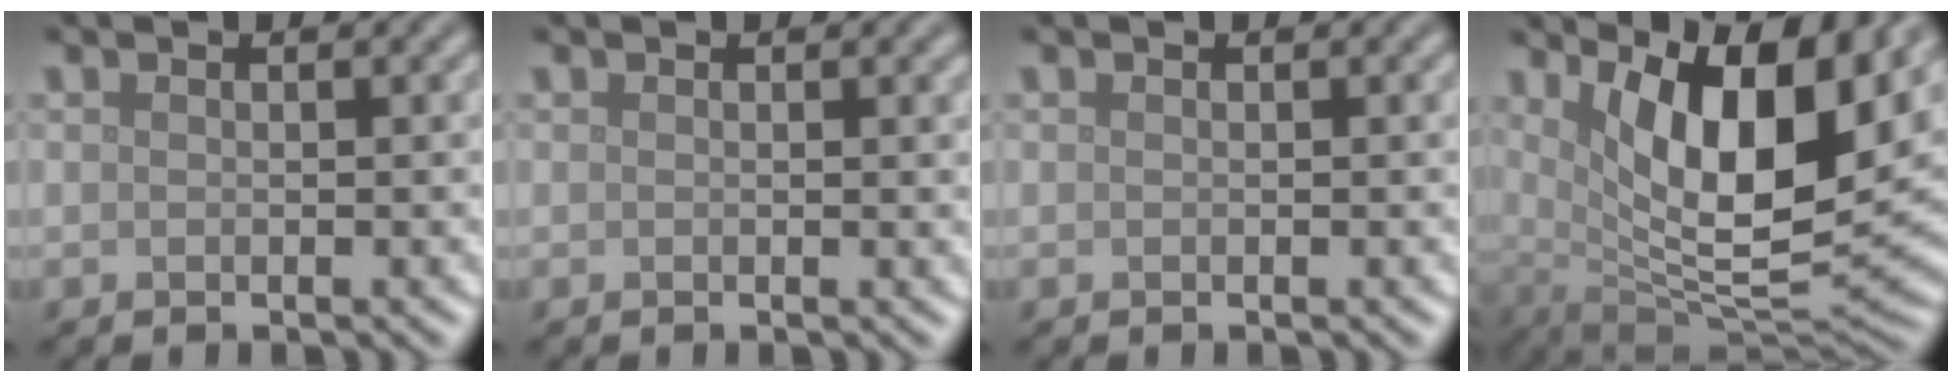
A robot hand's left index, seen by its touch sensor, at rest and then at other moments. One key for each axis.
{"total": 0.7, "fx": 0.3, "fy": 0.2, "fz": 0.6, "tx": -0.003, "ty": 0.002, "tz": 0.002}
{"total": 0.0}
{"total": 12.7, "fx": 4.9, "fy": 4.2, "fz": 11.0, "tx": -0.162, "ty": -0.008, "tz": 0.084}